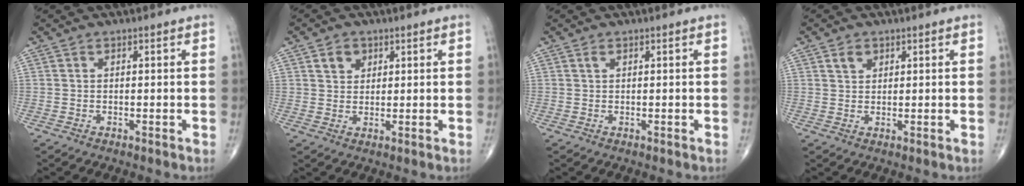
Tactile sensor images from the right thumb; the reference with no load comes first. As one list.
[{"total": 3.4, "force": [1.6, 2.7, 1.3], "torque": [-0.005, -0.009, 0.028]}, {"total": 0.6, "force": [0.4, 0.3, 0.4], "torque": [-0.009, 0.004, 0.008]}, {"total": 2.4, "force": [1.3, 1.7, 1.1], "torque": [-0.011, -0.005, 0.023]}]